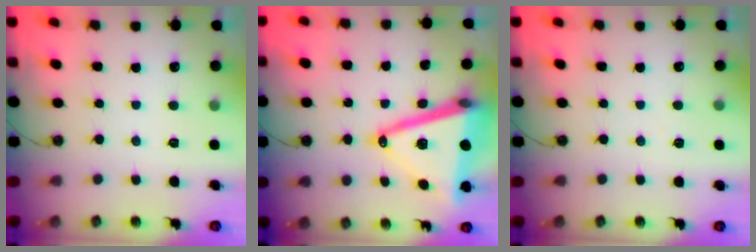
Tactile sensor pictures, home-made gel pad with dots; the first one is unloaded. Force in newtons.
{"total": 21.9, "press": 21.6, "slide": 3.7}
{"total": 4.3, "press": 1.3, "slide": 4.1}